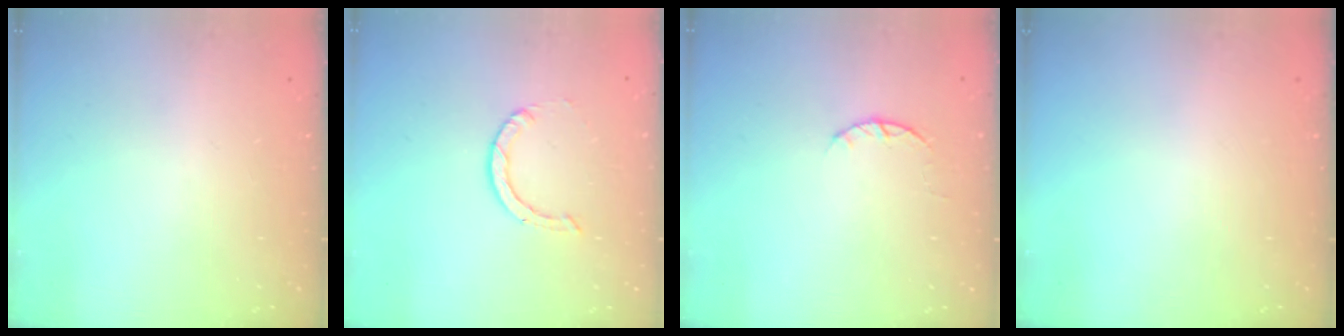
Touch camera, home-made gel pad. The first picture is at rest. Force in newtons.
{"total": 0.8, "press": 0.8, "slide": 0.1}
{"total": 2.3, "press": 2.3, "slide": 0.4}
{"total": 0.0}